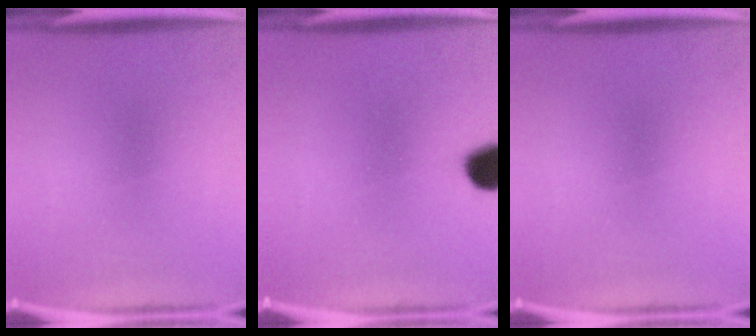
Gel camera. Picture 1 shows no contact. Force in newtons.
{"total": 7.1}
{"total": 0.0}